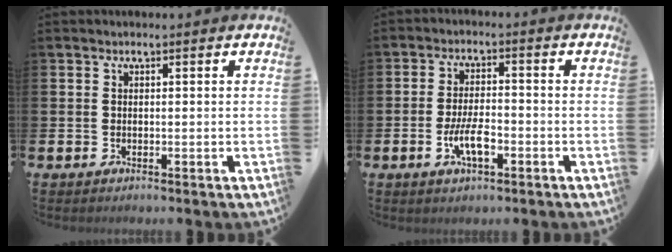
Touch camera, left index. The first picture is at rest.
{"total": 5.0, "force": [-1.7, 1.9, 4.3], "torque": [-0.079, -0.001, -0.035]}